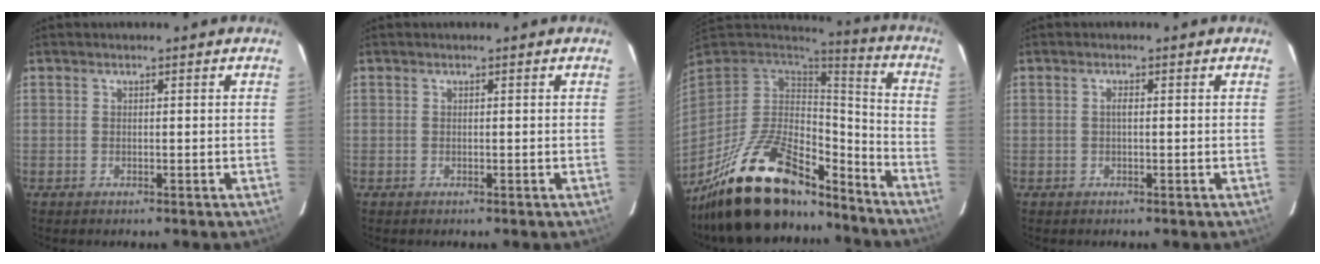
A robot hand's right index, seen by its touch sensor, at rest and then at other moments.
{"total": 0.0}
{"total": 24.7, "force": [-18.2, 9.2, 13.8], "torque": [-0.269, -0.012, -0.290]}
{"total": 0.9, "force": [0.0, 0.2, 0.9], "torque": [-0.017, 0.004, -0.002]}